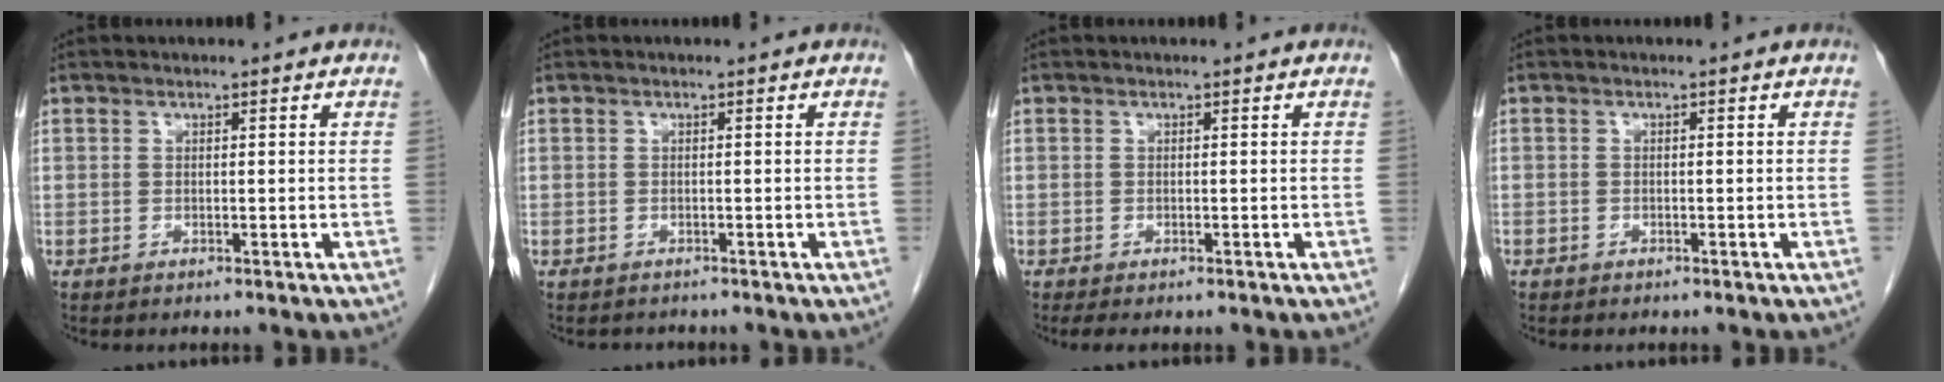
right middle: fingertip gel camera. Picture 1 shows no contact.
{"total": 1.2, "force": [-1.1, 0.5, -0.1], "torque": [-0.012, -0.003, -0.018]}
{"total": 2.1, "force": [-1.6, 0.7, 1.1], "torque": [-0.018, -0.006, -0.019]}
{"total": 0.6, "force": [-0.4, 0.4, 0.1], "torque": [-0.006, 0.002, -0.009]}